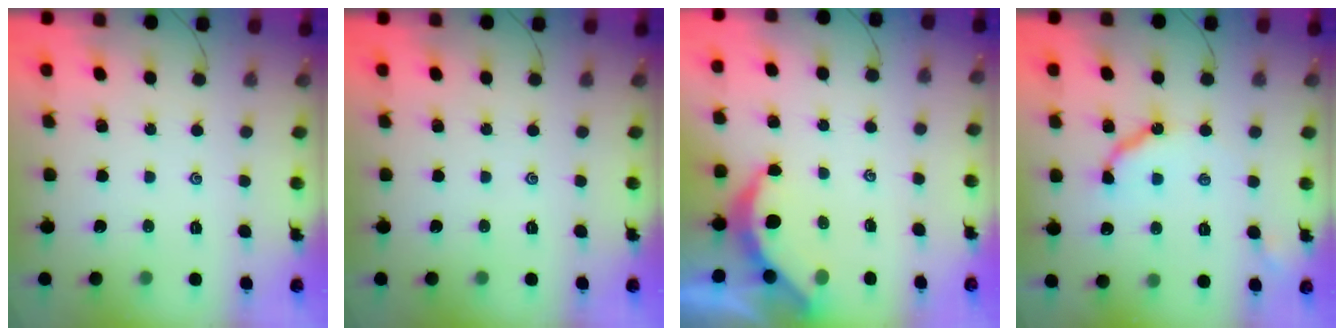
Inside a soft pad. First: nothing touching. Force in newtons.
{"total": 0.0}
{"total": 5.0, "press": 5.0, "slide": 0.2}
{"total": 9.6, "press": 9.6, "slide": 0.8}